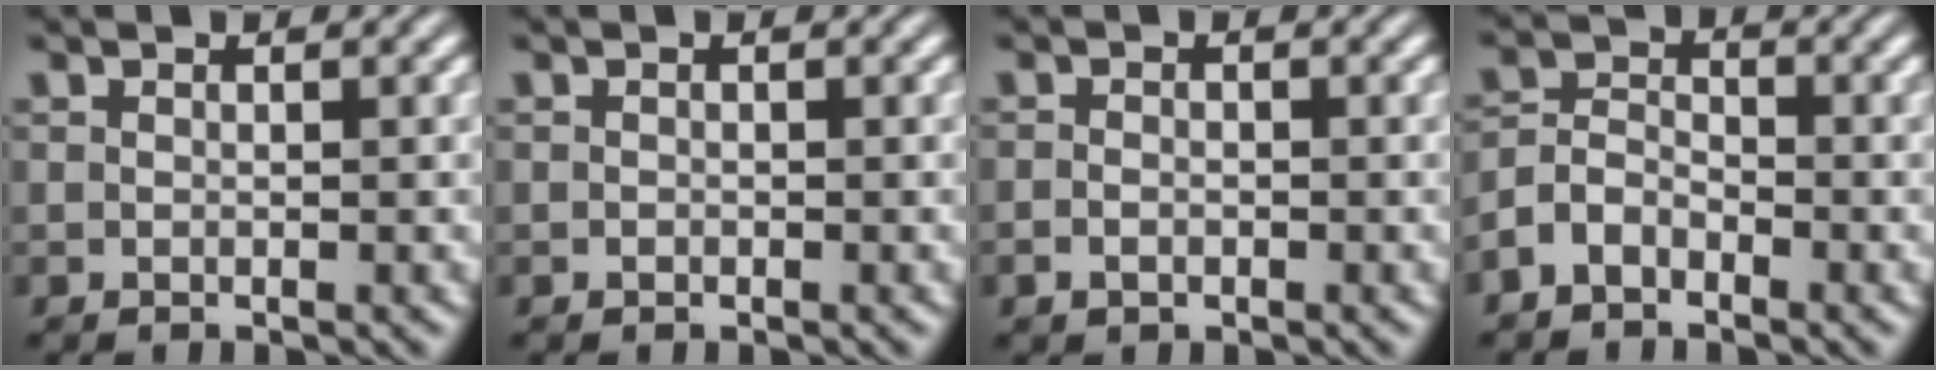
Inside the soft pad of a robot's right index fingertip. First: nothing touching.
{"total": 0.7, "force": [-0.3, -0.6, -0.2], "torque": [0.005, -0.007, 0.000]}
{"total": 0.9, "force": [-0.8, 0.0, 0.2], "torque": [0.000, -0.009, -0.009]}
{"total": 3.7, "force": [-1.7, 2.9, 1.5], "torque": [-0.026, -0.015, -0.029]}